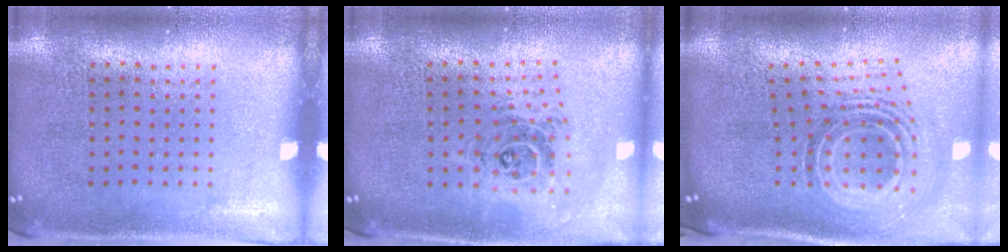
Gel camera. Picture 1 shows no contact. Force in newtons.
{"total": 1.0, "press": 0.9, "slide": 0.3}
{"total": 2.0, "press": 1.5, "slide": 1.3}